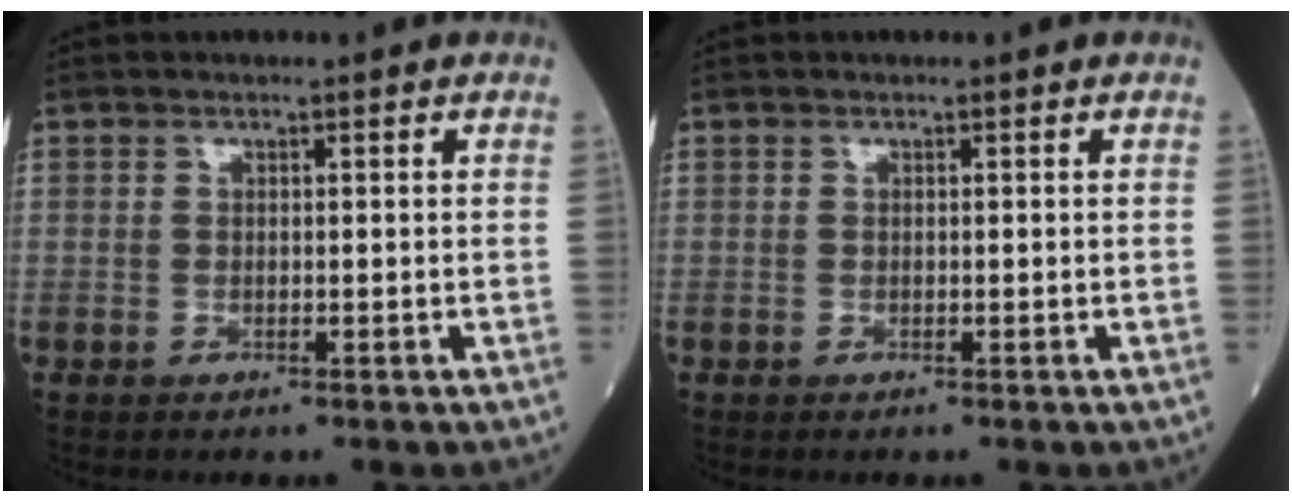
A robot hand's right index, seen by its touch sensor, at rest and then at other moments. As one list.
[{"total": 0.0}]